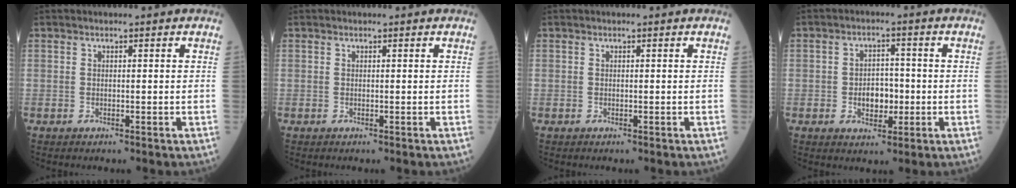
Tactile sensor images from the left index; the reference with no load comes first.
{"total": 0.0}
{"total": 0.0}
{"total": 4.5, "force": [-0.8, 3.0, 3.3], "torque": [-0.053, 0.008, -0.010]}